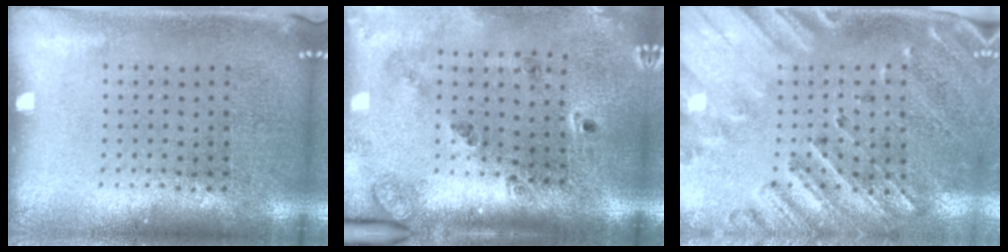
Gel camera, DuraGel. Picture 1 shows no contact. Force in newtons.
{"total": 1.8, "press": 1.6, "slide": 0.8}
{"total": 2.5, "press": 2.2, "slide": 1.3}